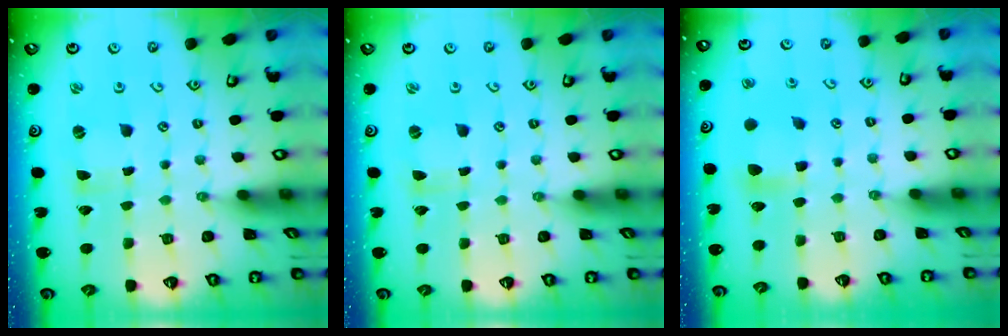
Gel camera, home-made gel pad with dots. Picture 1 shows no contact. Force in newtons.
{"total": 0.0}
{"total": 6.5, "press": 6.5, "slide": 0.7}